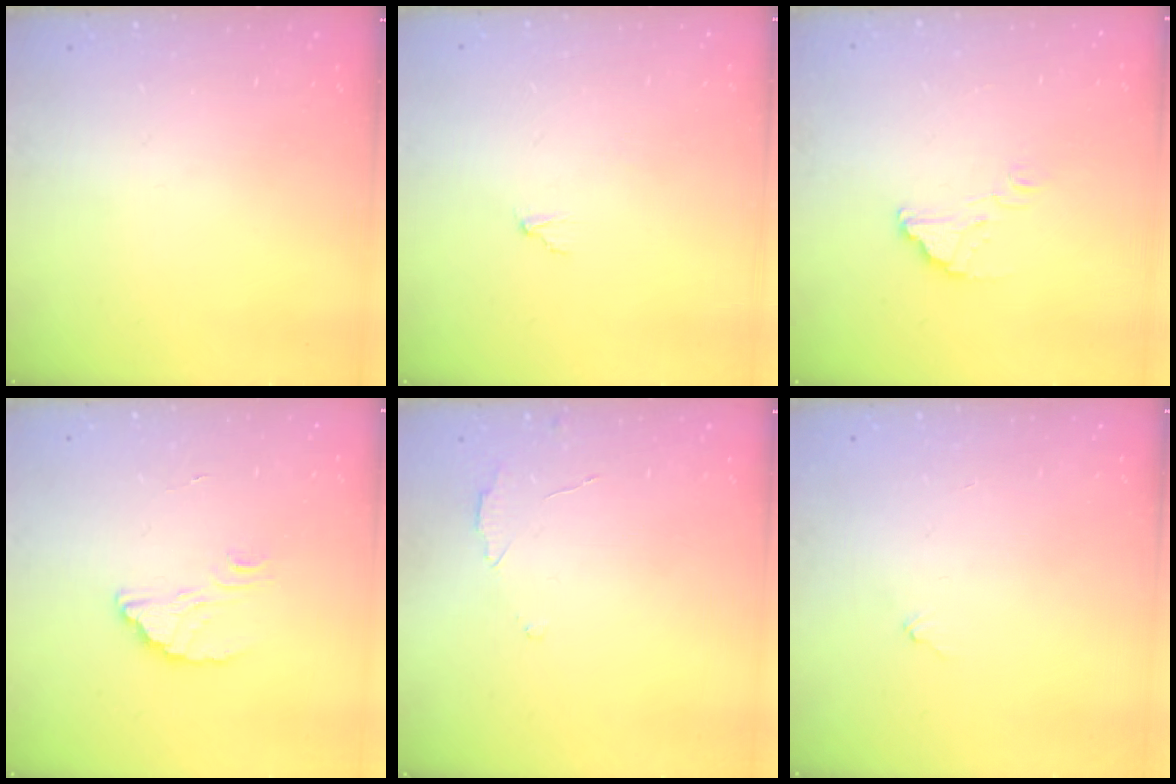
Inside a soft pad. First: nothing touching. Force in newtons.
{"total": 2.0, "press": 2.0, "slide": 0.1}
{"total": 2.9, "press": 2.9, "slide": 0.2}
{"total": 2.4, "press": 2.4, "slide": 0.1}
{"total": 2.6, "press": 2.6, "slide": 0.2}
{"total": 3.4, "press": 3.4, "slide": 0.3}